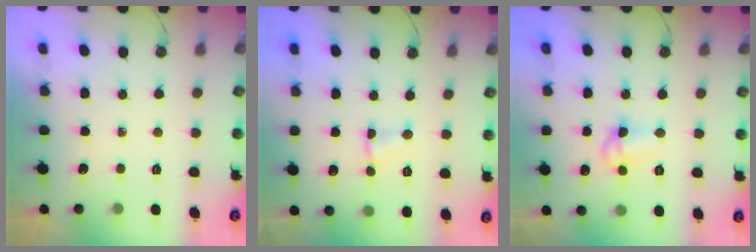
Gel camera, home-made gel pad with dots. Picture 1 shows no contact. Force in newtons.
{"total": 1.5, "press": 1.5, "slide": 0.1}
{"total": 7.1, "press": 7.1, "slide": 0.7}